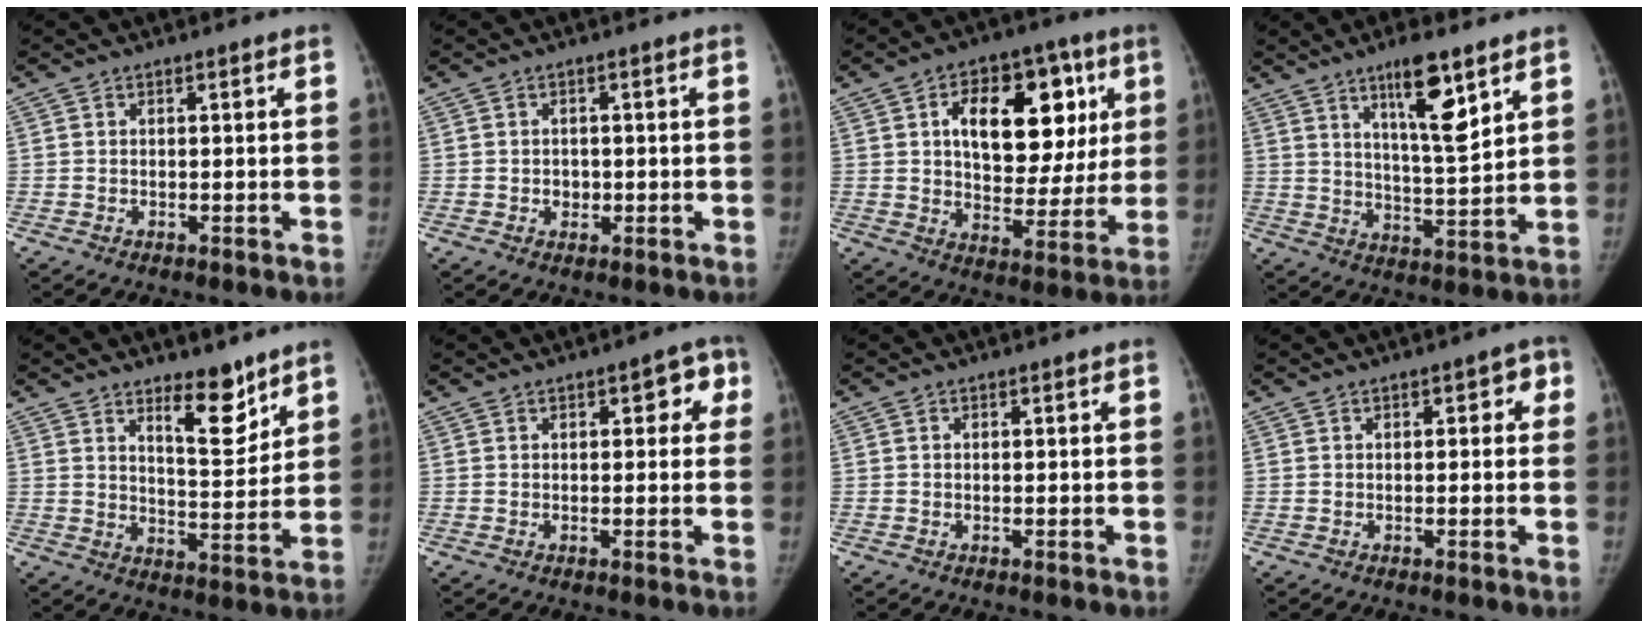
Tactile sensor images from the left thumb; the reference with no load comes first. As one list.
[{"total": 2.2, "force": [-0.4, 1.9, 1.0], "torque": [0.000, 0.004, -0.004]}, {"total": 20.7, "force": [6.0, 12.4, 15.5], "torque": [-0.167, 0.000, 0.090]}, {"total": 11.3, "force": [6.5, 2.4, 8.9], "torque": [-0.136, -0.045, 0.113]}, {"total": 9.1, "force": [6.4, 3.2, 5.6], "torque": [-0.058, -0.056, 0.104]}, {"total": 4.8, "force": [1.7, 2.6, 3.6], "torque": [-0.006, 0.003, 0.009]}, {"total": 0.0}, {"total": 3.1, "force": [0.8, 1.8, 2.3], "torque": [-0.002, 0.005, 0.001]}]